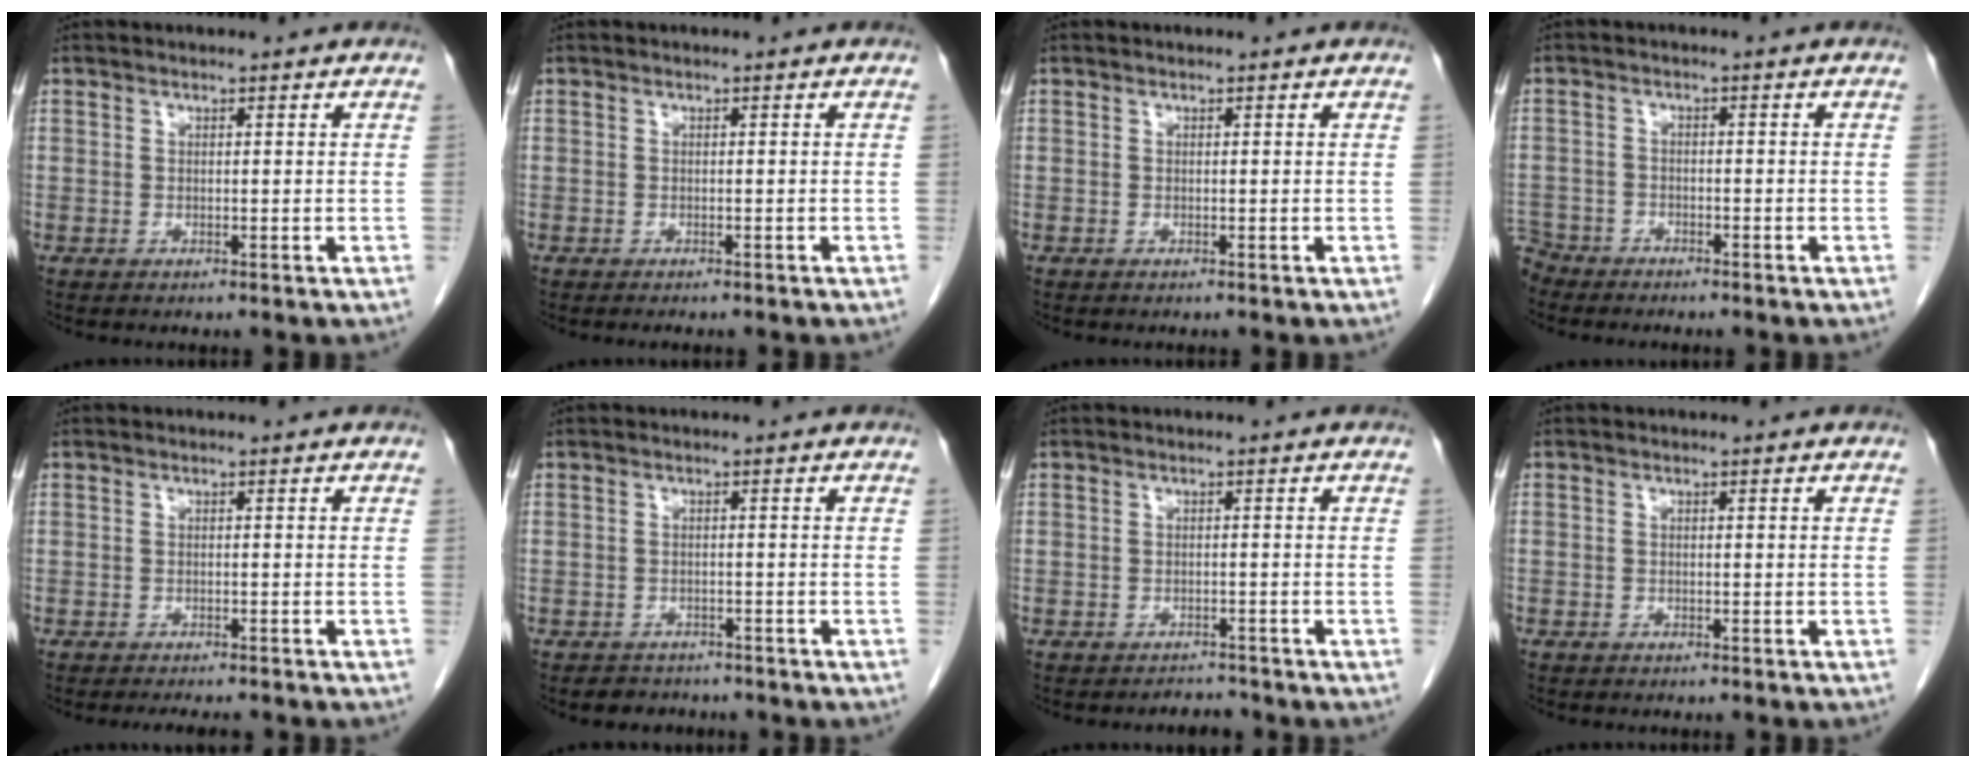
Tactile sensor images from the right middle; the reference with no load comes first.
{"total": 2.2, "force": [-1.9, 0.5, 1.0], "torque": [-0.016, -0.005, -0.019]}
{"total": 0.0}
{"total": 4.8, "force": [-4.5, 1.9, -0.1], "torque": [0.002, -0.004, -0.086]}
{"total": 3.9, "force": [-3.5, 0.7, 1.6], "torque": [-0.019, -0.006, -0.046]}
{"total": 3.1, "force": [-2.6, 1.6, 0.1], "torque": [-0.011, 0.004, -0.036]}
{"total": 1.6, "force": [-1.5, 0.4, -0.5], "torque": [0.005, -0.005, -0.020]}
{"total": 0.5, "force": [-0.4, 0.3, 0.1], "torque": [-0.008, 0.003, -0.009]}